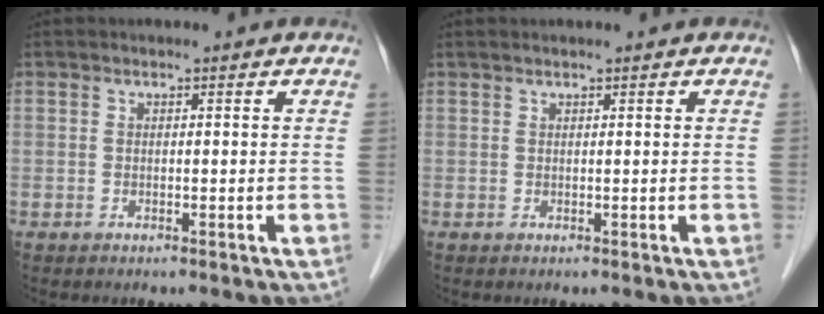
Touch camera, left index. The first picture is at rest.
{"total": 0.9, "force": [0.8, -0.1, 0.4], "torque": [-0.008, 0.012, 0.019]}